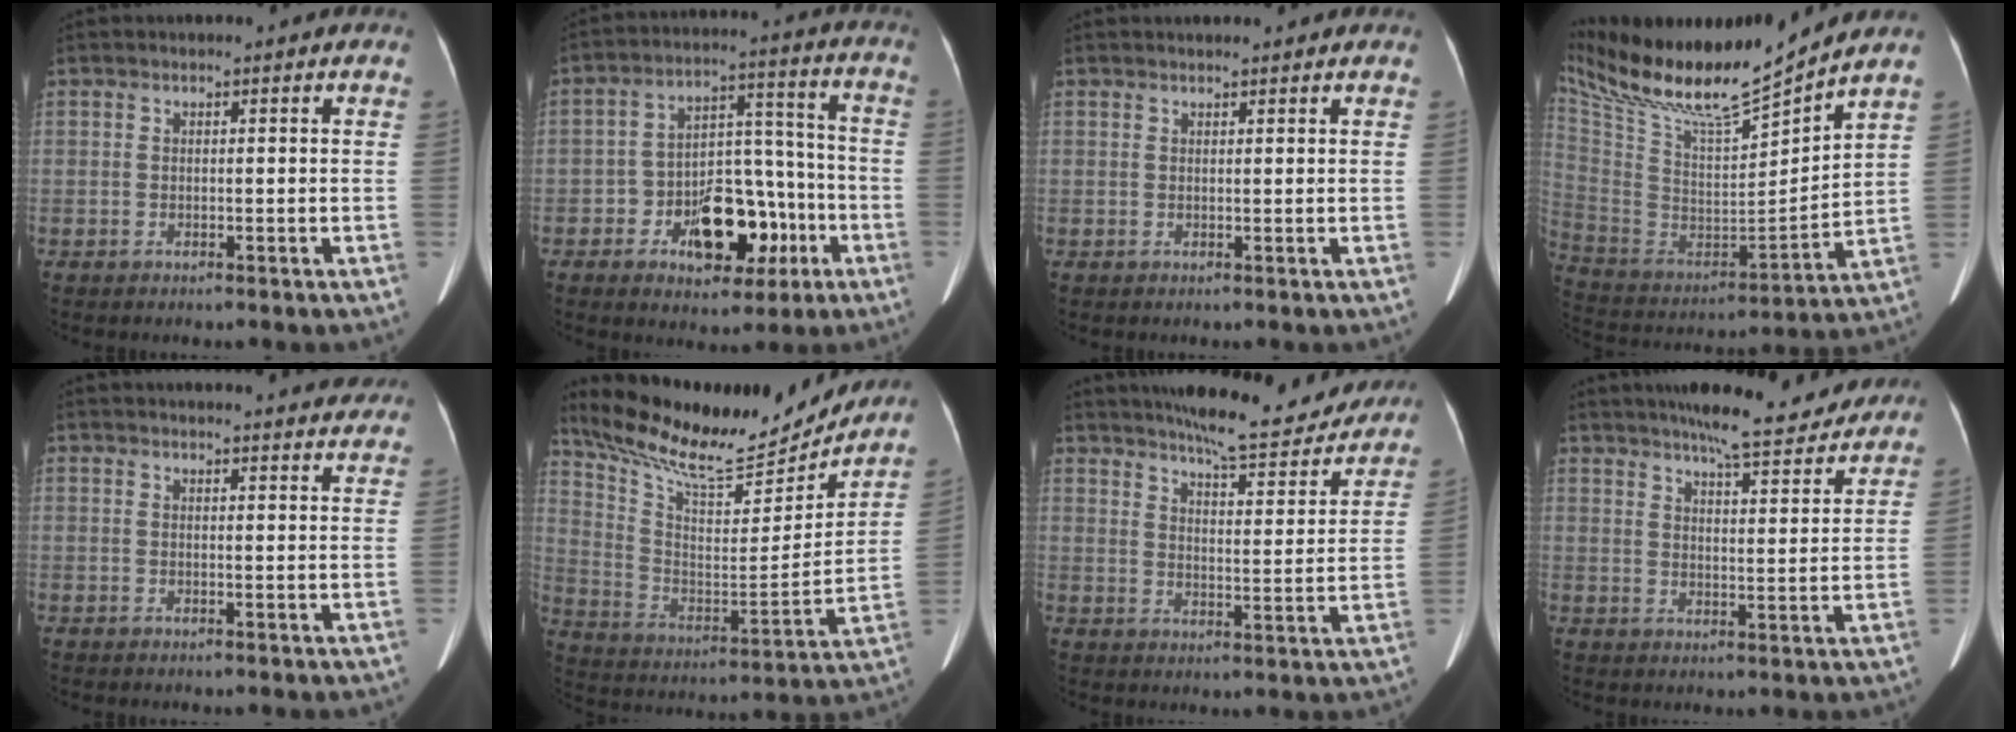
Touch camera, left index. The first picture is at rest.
{"total": 13.2, "force": [-5.2, 7.4, 9.5], "torque": [-0.153, 0.035, -0.070]}
{"total": 2.2, "force": [2.0, 0.2, 0.7], "torque": [-0.010, 0.017, 0.027]}
{"total": 19.8, "force": [17.1, 1.1, 10.0], "torque": [-0.200, -0.013, 0.314]}
{"total": 11.1, "force": [10.7, 1.5, 2.8], "torque": [-0.015, -0.001, 0.105]}
{"total": 20.9, "force": [19.2, 3.9, 7.3], "torque": [-0.139, -0.019, 0.308]}
{"total": 15.4, "force": [14.0, 2.4, 5.8], "torque": [-0.078, -0.017, 0.183]}
{"total": 12.8, "force": [11.5, 1.6, 5.5], "torque": [-0.075, 0.000, 0.151]}